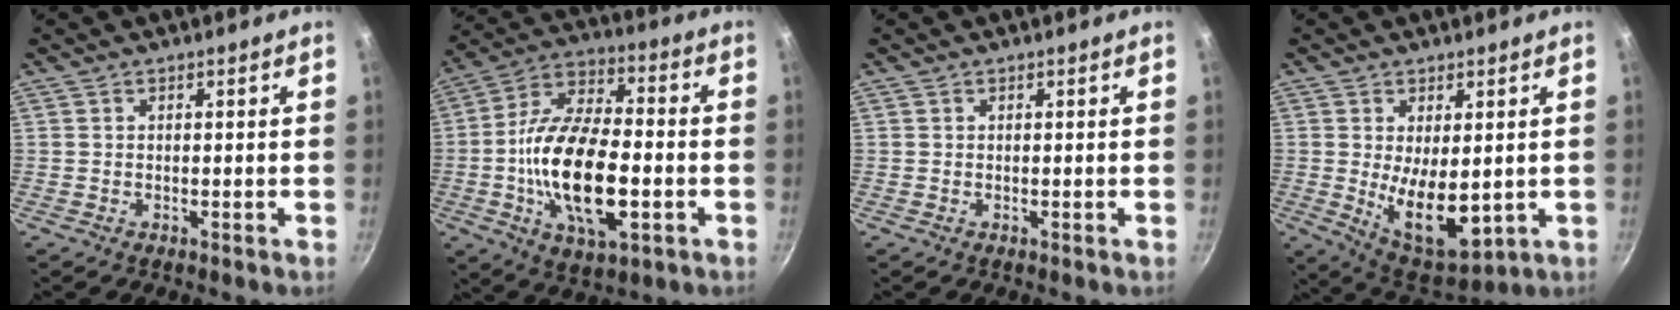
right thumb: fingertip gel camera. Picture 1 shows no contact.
{"total": 21.0, "force": [-4.1, 10.2, 17.9], "torque": [-0.320, 0.023, -0.078]}
{"total": 0.0}
{"total": 11.9, "force": [-0.3, 6.0, 10.3], "torque": [-0.138, -0.027, 0.019]}